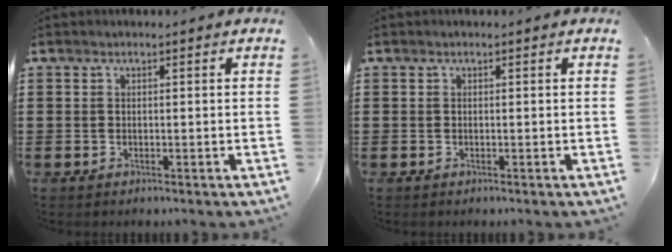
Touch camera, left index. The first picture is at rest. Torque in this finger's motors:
{"motor_torque": [-0.03, -0.02, 0.03, 0.00]}